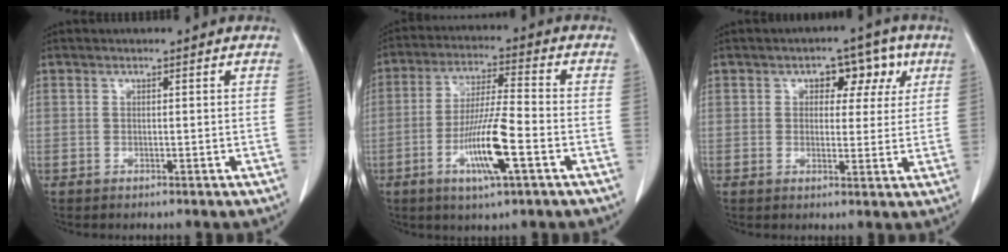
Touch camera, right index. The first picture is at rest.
{"total": 11.3, "force": [-4.2, 1.0, 10.5], "torque": [-0.200, -0.010, -0.076]}
{"total": 7.7, "force": [2.8, 4.6, 5.5], "torque": [-0.071, 0.029, 0.041]}